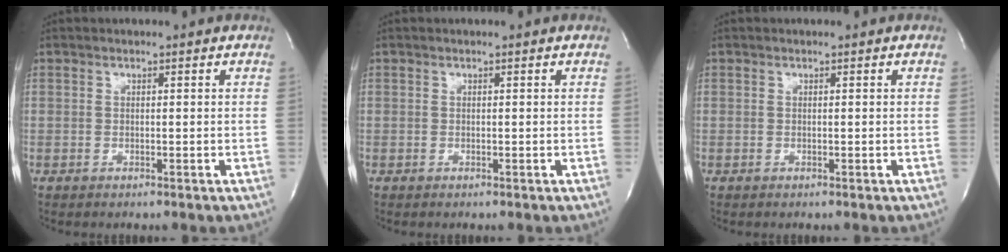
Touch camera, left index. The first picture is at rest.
{"total": 0.0}
{"total": 0.0}